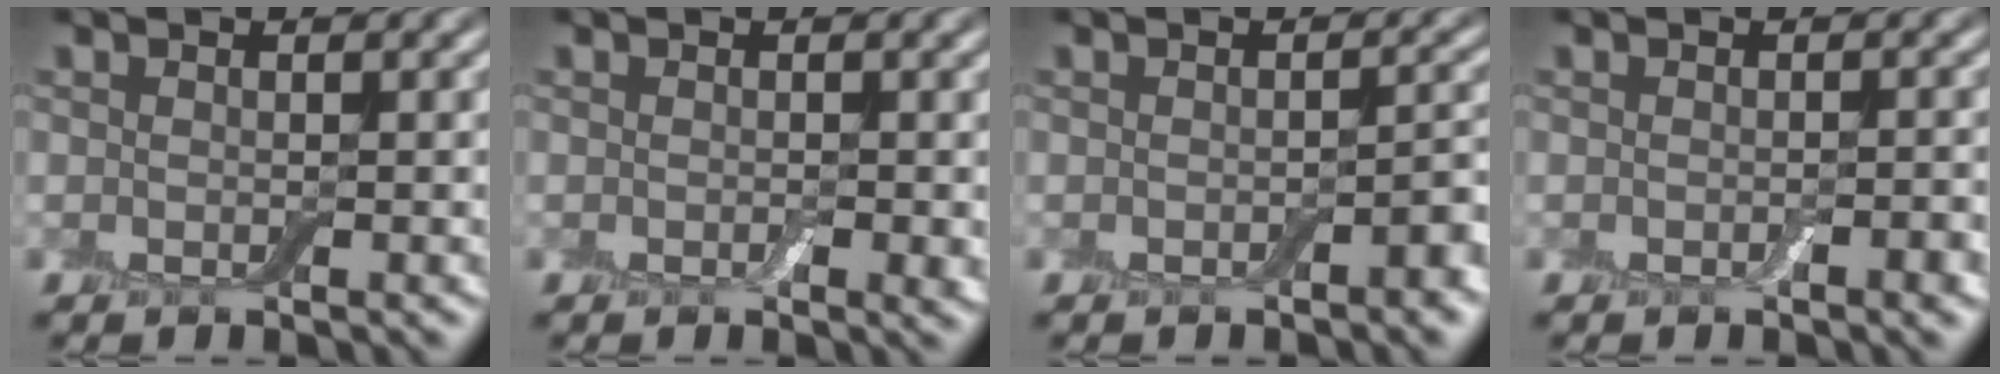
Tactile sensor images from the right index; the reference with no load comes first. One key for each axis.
{"total": 1.2, "fx": -0.3, "fy": 0.5, "fz": 1.1, "tx": -0.017, "ty": -0.003, "tz": -0.004}
{"total": 1.6, "fx": -0.8, "fy": 0.4, "fz": 1.3, "tx": -0.019, "ty": 0.004, "tz": -0.010}
{"total": 1.4, "fx": -0.6, "fy": 0.3, "fz": 1.2, "tx": -0.019, "ty": -0.002, "tz": -0.009}